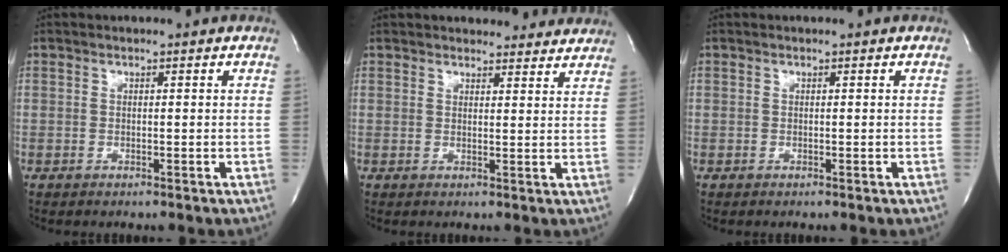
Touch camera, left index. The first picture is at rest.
{"total": 10.0, "force": [9.4, 2.6, 2.2], "torque": [-0.006, 0.002, 0.097]}
{"total": 0.0}